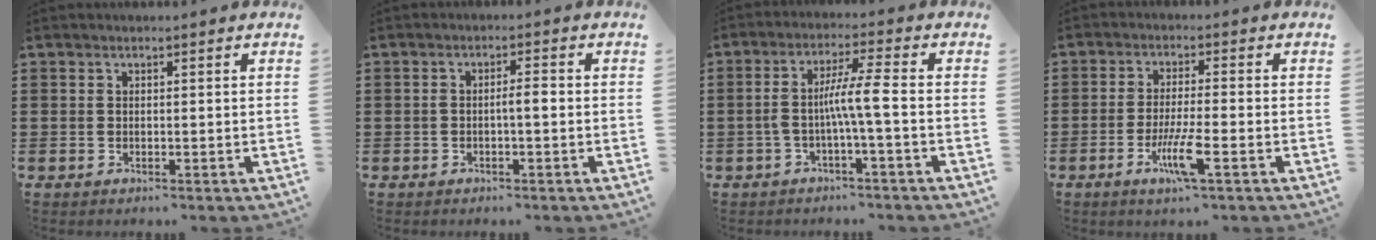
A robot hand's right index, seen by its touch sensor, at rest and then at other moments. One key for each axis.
{"total": 2.2, "fx": -0.5, "fy": 0.3, "fz": 2.1, "tx": -0.039, "ty": 0.002, "tz": -0.010}
{"total": 6.2, "fx": -1.5, "fy": 0.0, "fz": 6.0, "tx": -0.109, "ty": 0.003, "tz": -0.033}
{"total": 6.4, "fx": -2.9, "fy": 0.7, "fz": 5.7, "tx": -0.118, "ty": -0.016, "tz": -0.055}